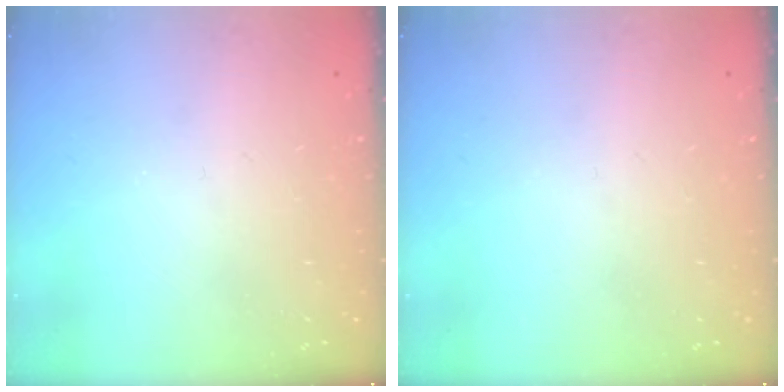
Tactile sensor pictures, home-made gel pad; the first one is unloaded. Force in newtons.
{"total": 0.0}